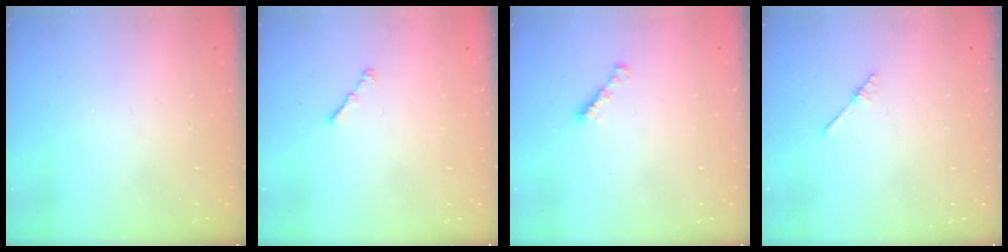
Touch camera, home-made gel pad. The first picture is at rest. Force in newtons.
{"total": 1.0, "press": 0.9, "slide": 0.5}
{"total": 1.9, "press": 1.9, "slide": 0.5}
{"total": 2.0, "press": 2.0, "slide": 0.2}